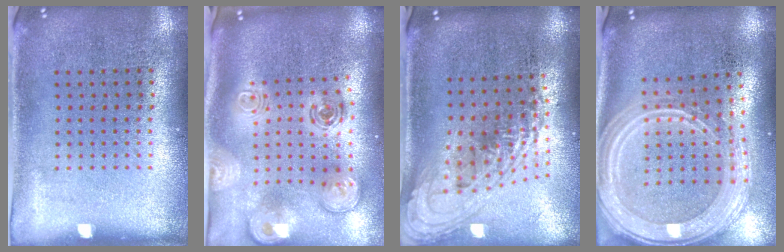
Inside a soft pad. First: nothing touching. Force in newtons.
{"total": 2.9, "press": 2.0, "slide": 2.1}
{"total": 2.2, "press": 1.6, "slide": 1.5}
{"total": 3.1, "press": 2.5, "slide": 1.8}